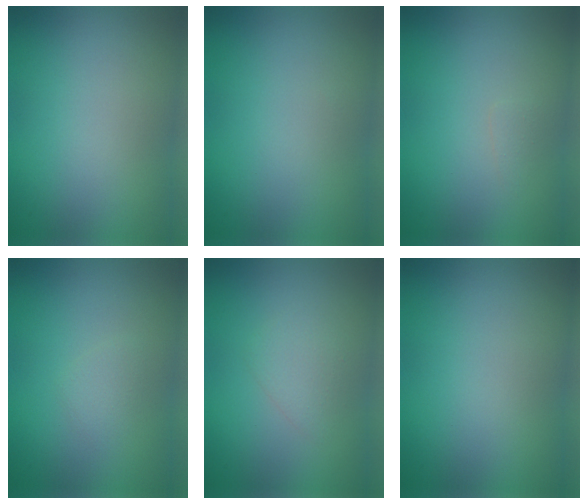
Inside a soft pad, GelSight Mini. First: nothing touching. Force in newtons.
{"total": 0.0}
{"total": 0.6, "press": 0.6, "slide": 0.0}
{"total": 0.9, "press": 0.9, "slide": 0.0}
{"total": 1.6, "press": 1.6, "slide": 0.0}
{"total": 0.0}